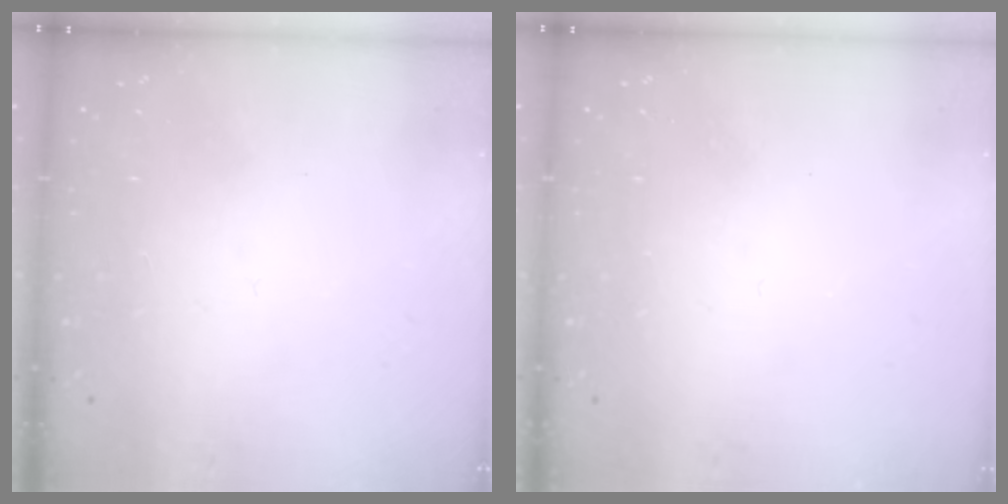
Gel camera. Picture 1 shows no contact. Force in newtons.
{"total": 0.0}